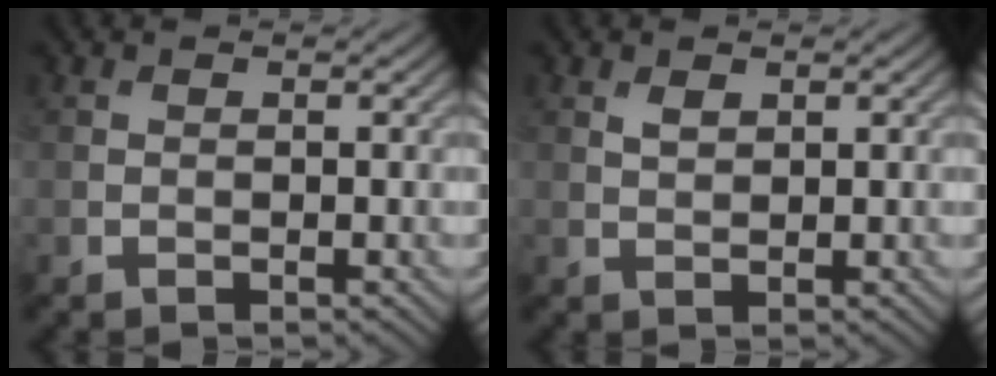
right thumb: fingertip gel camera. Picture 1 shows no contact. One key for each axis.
{"total": 1.2, "fx": 0.7, "fy": 0.7, "fz": 0.8, "tx": -0.019, "ty": -0.002, "tz": 0.016}